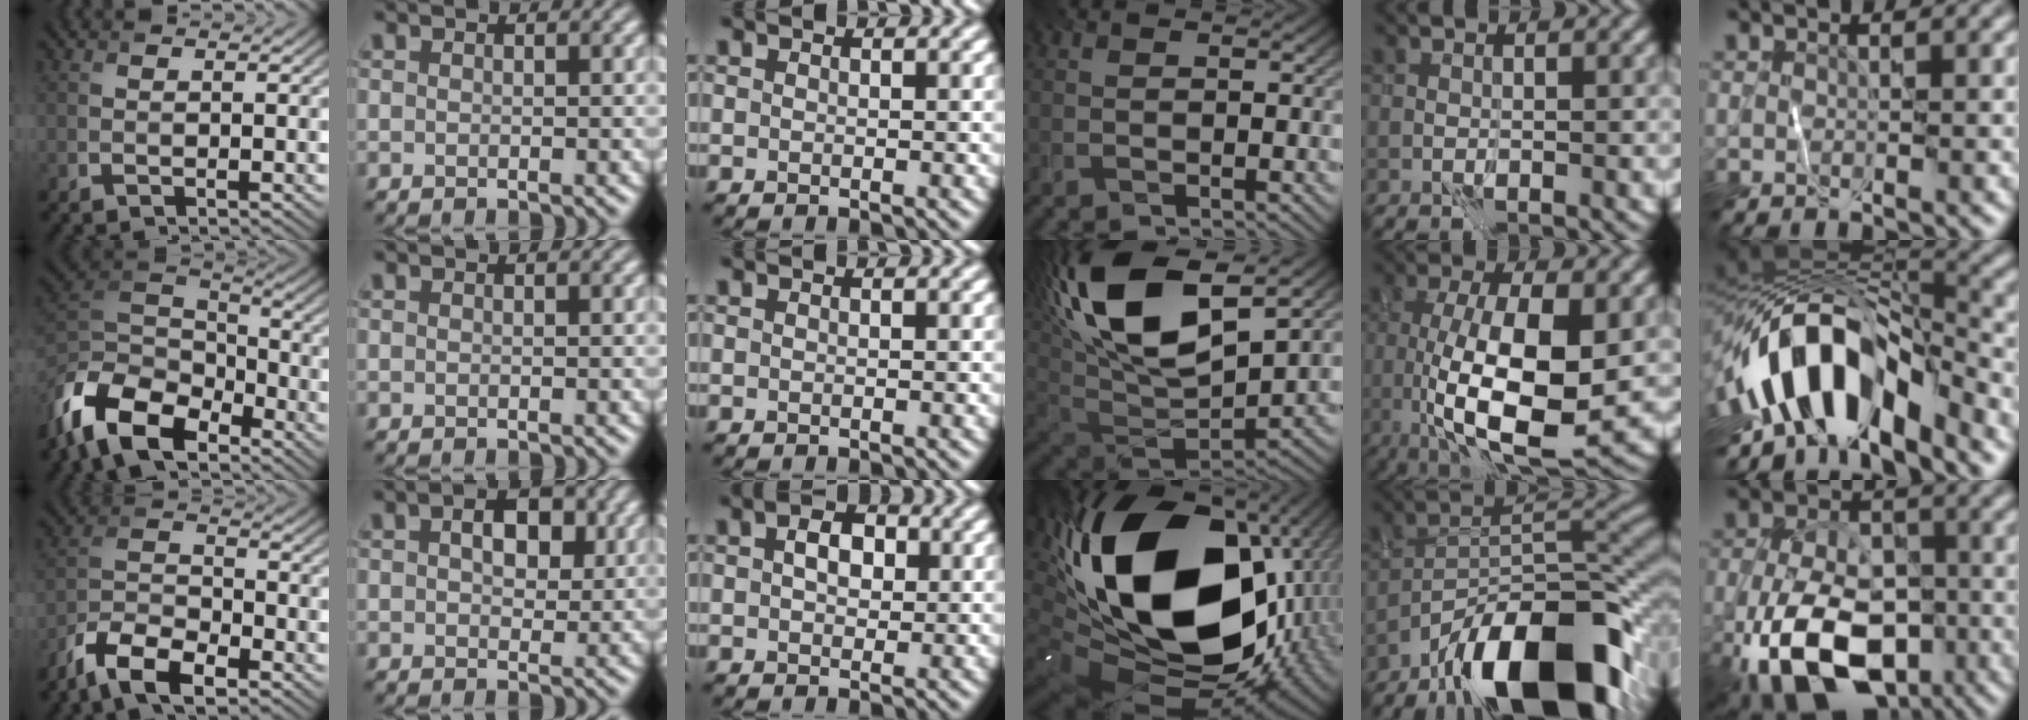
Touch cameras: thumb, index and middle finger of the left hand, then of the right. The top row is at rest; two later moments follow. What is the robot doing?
{"motion": "wipe", "object": "whiteboard"}